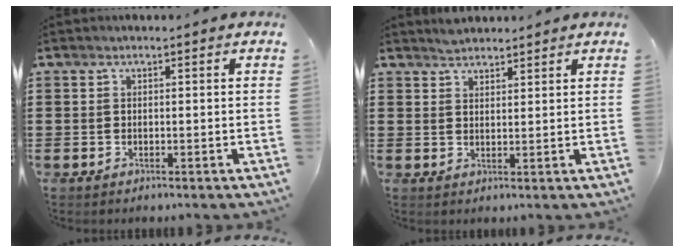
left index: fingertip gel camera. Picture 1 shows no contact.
{"total": 2.0, "force": [2.0, 0.3, 0.0], "torque": [-0.005, 0.002, 0.039]}